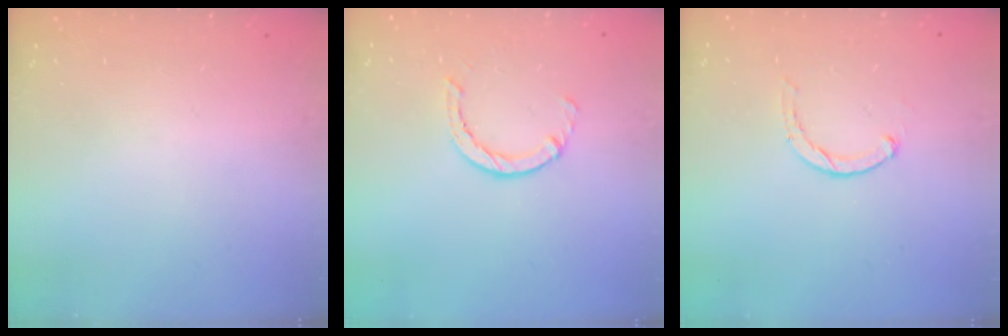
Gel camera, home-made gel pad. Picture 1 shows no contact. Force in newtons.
{"total": 2.4, "press": 2.4, "slide": 0.4}
{"total": 0.6, "press": 0.6, "slide": 0.2}